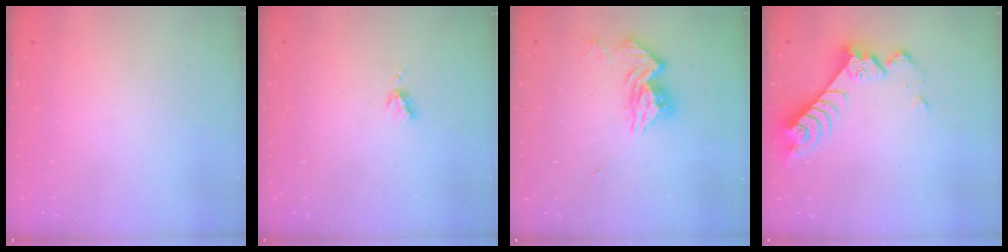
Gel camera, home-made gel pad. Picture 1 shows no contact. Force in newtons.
{"total": 3.8, "press": 3.7, "slide": 0.6}
{"total": 12.8, "press": 12.8, "slide": 1.1}
{"total": 8.1, "press": 8.0, "slide": 0.6}